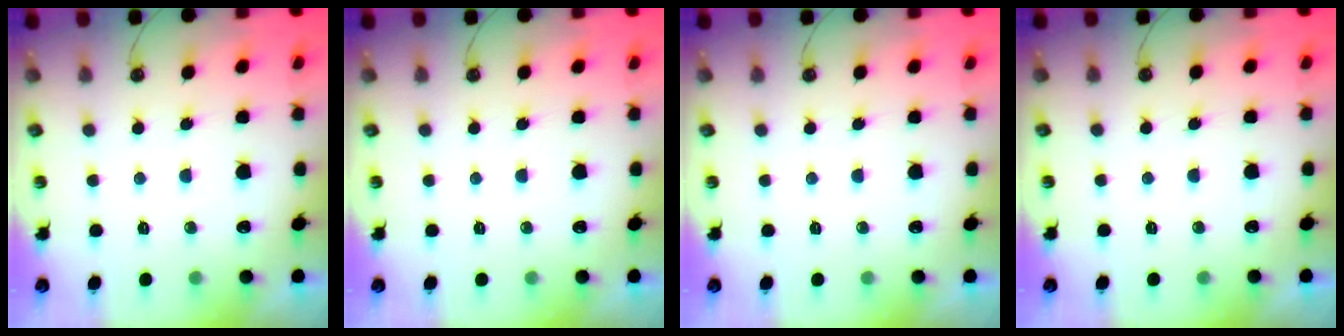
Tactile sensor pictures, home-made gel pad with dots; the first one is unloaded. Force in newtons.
{"total": 0.0}
{"total": 0.0}
{"total": 0.0}